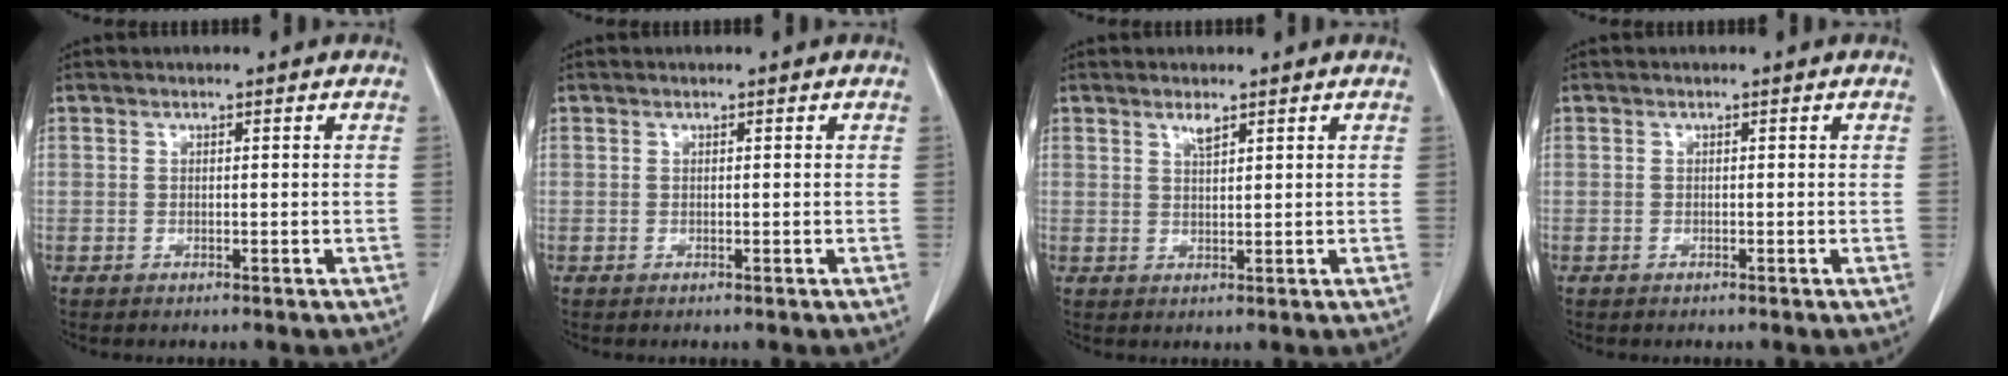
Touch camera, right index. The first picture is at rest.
{"total": 0.0}
{"total": 1.5, "force": [1.1, 0.2, 1.0], "torque": [-0.023, -0.003, 0.023]}
{"total": 0.0}